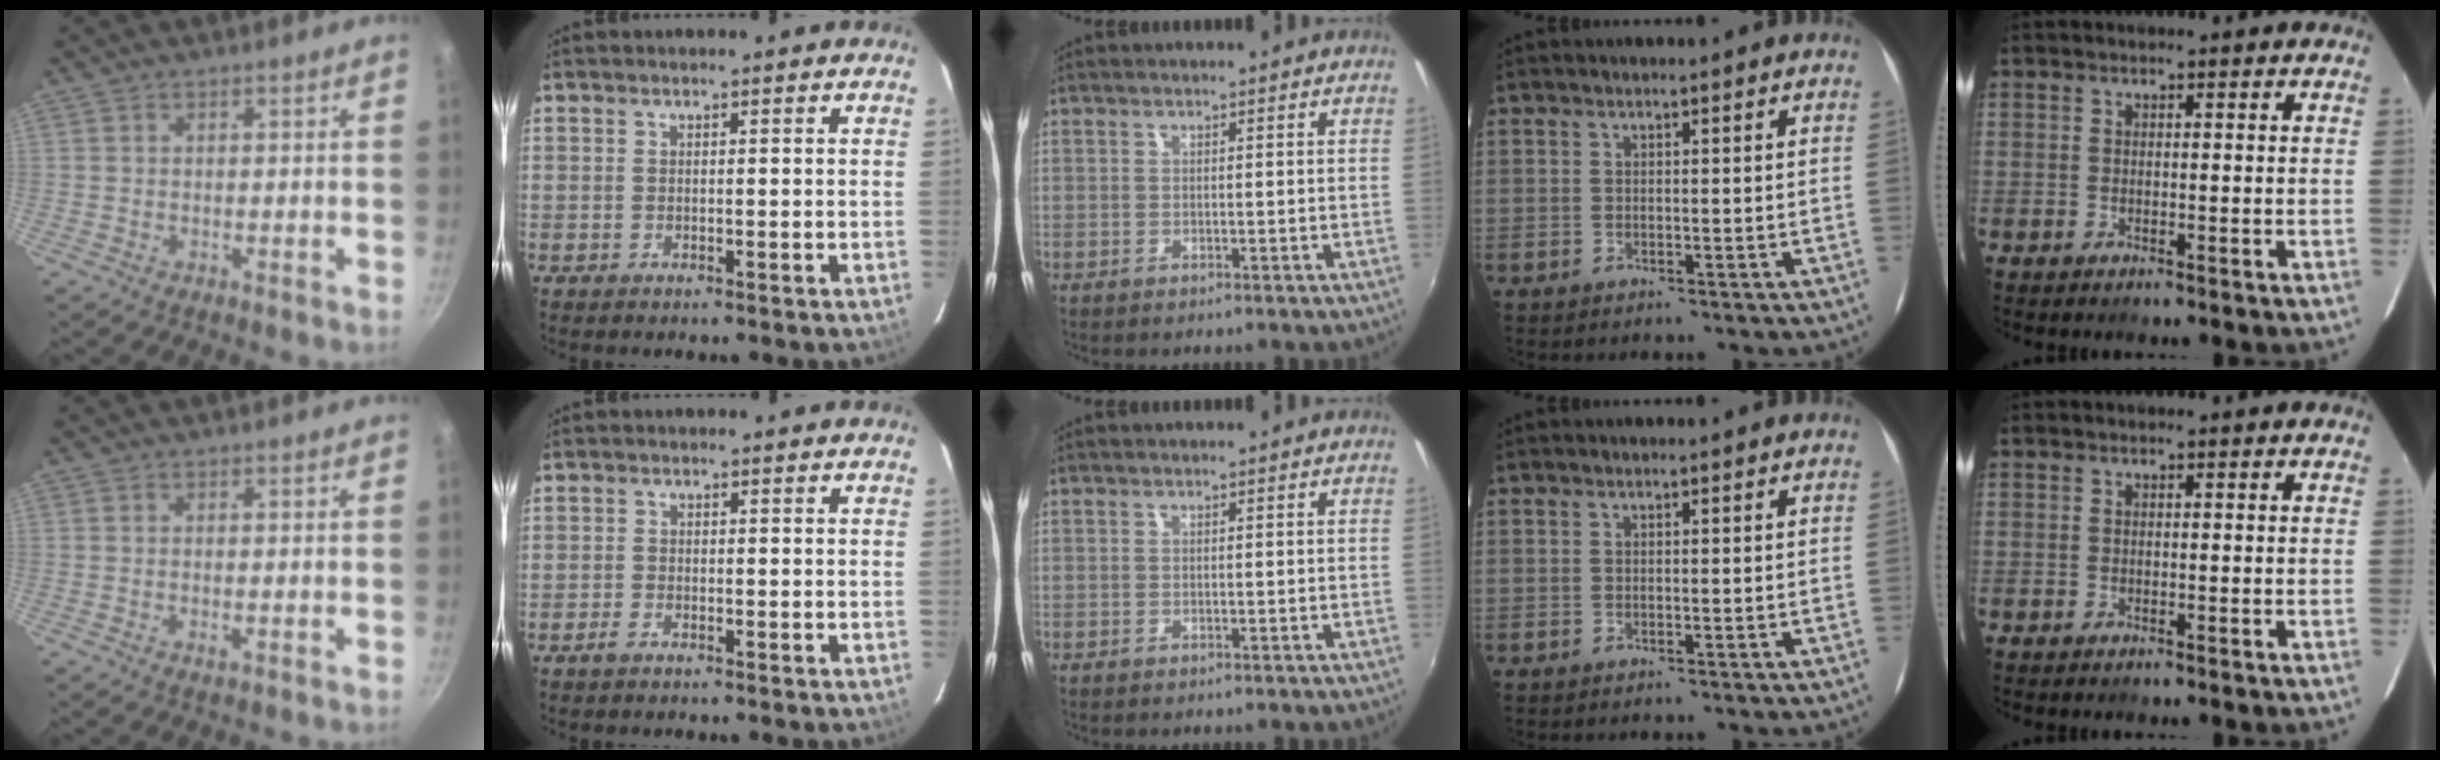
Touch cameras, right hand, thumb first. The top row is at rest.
{"thumb": {"total": 1.3, "force": [-0.4, 0.5, 1.2], "torque": [-0.025, 0.000, -0.008]}, "index": {"total": 1.5, "force": [-1.2, 0.6, 0.7], "torque": [-0.019, -0.001, -0.027]}}